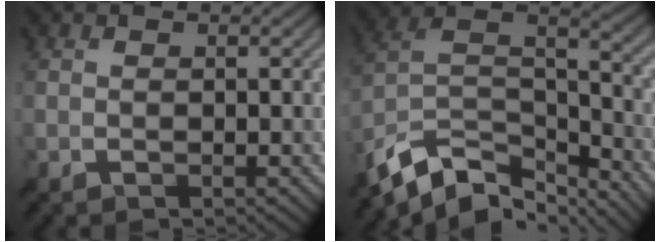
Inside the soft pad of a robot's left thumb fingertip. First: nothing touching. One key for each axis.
{"total": 13.6, "fx": -9.8, "fy": 6.2, "fz": 7.1, "tx": -0.184, "ty": -0.006, "tz": -0.176}